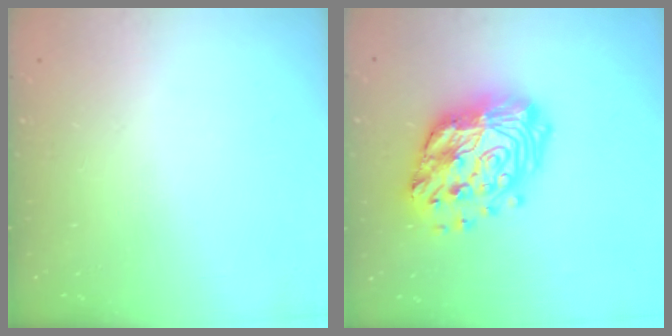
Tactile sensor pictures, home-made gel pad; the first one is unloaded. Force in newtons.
{"total": 21.7, "press": 21.5, "slide": 2.2}